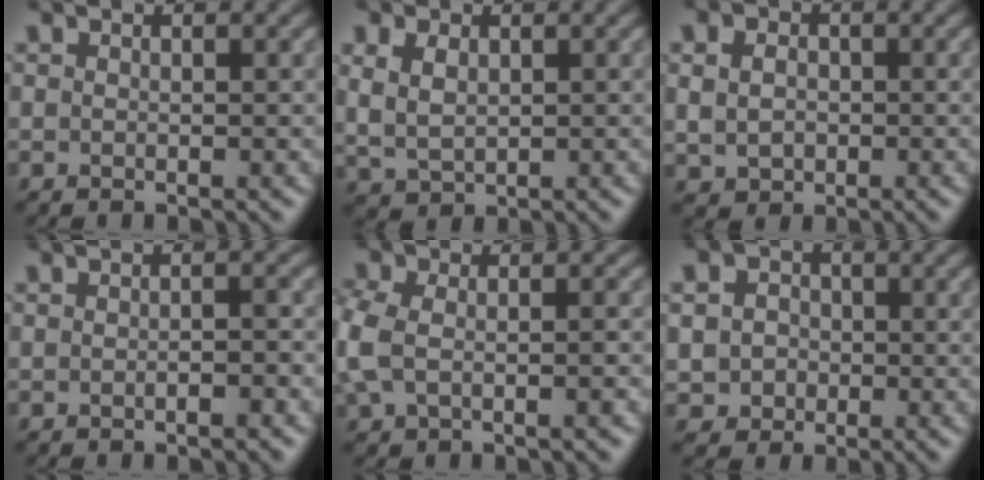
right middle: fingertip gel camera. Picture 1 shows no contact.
{"total": 2.4, "force": [1.0, 1.7, 1.4], "torque": [-0.037, -0.001, 0.027]}
{"total": 3.9, "force": [0.9, 3.3, 2.0], "torque": [-0.036, 0.025, -0.004]}
{"total": 1.6, "force": [-0.7, 0.4, 1.4], "torque": [-0.021, 0.001, -0.008]}
{"total": 4.0, "force": [-0.6, 2.3, 3.2], "torque": [-0.068, -0.002, -0.005]}
{"total": 4.2, "force": [0.7, 3.8, 1.6], "torque": [-0.024, 0.026, -0.002]}